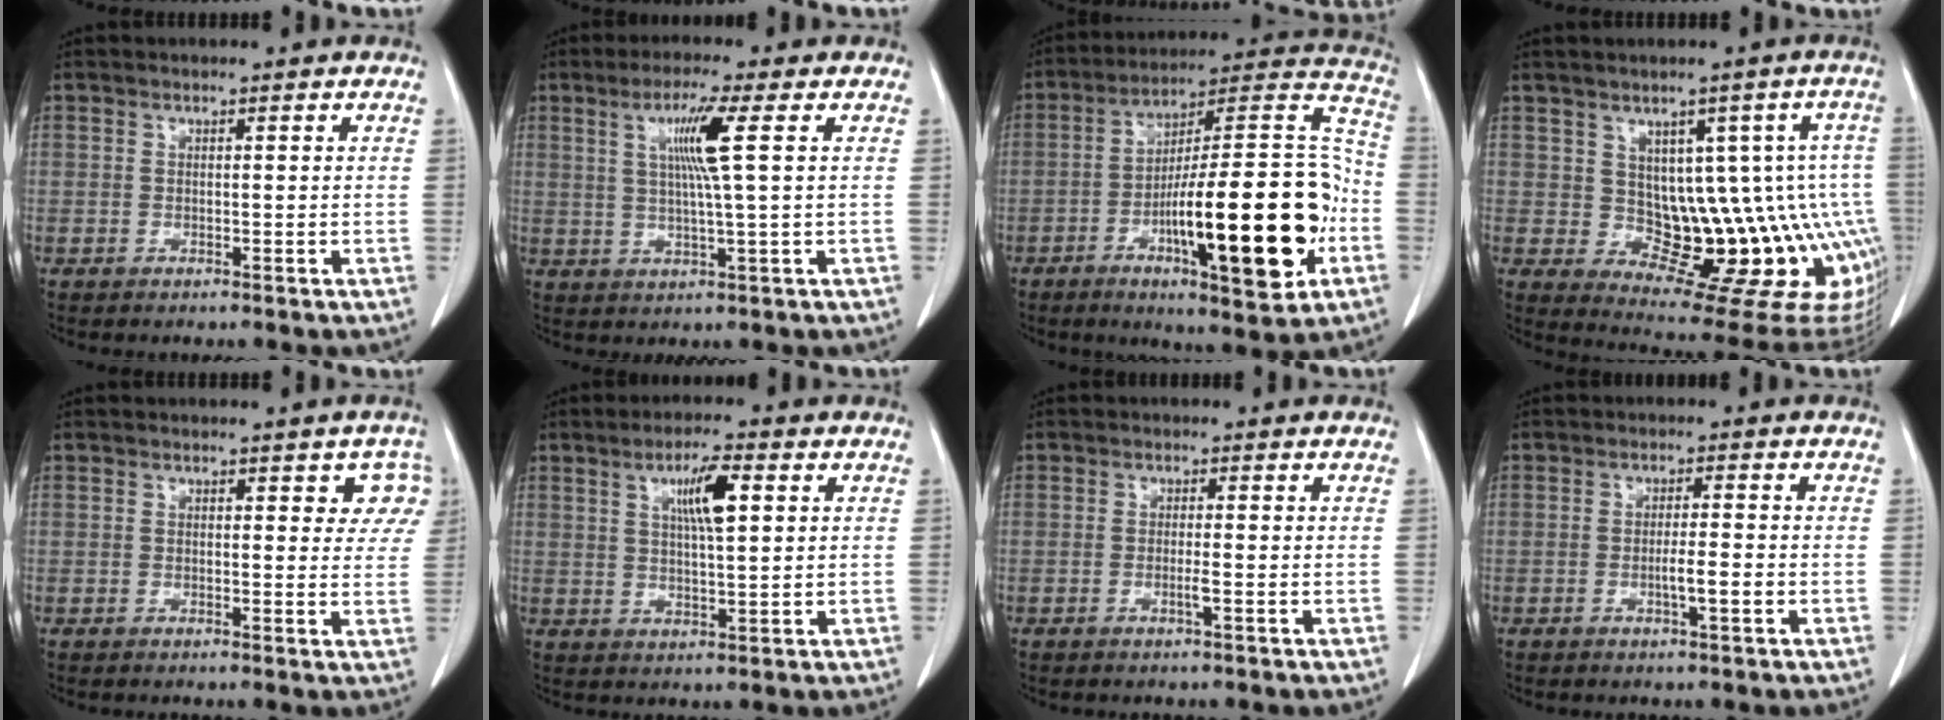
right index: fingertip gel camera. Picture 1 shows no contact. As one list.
[{"total": 6.8, "force": [1.9, -0.9, 6.5], "torque": [-0.122, 0.001, 0.038]}, {"total": 24.0, "force": [-7.2, 4.2, 22.5], "torque": [-0.313, 0.015, -0.099]}, {"total": 15.5, "force": [-1.4, 6.7, 13.9], "torque": [-0.125, 0.024, 0.006]}, {"total": 4.6, "force": [2.3, 2.3, 3.2], "torque": [-0.013, 0.002, 0.017]}, {"total": 6.6, "force": [2.3, 1.0, 6.1], "torque": [-0.107, 0.004, 0.039]}, {"total": 1.4, "force": [-0.5, -0.2, 1.3], "torque": [-0.027, -0.002, -0.007]}, {"total": 3.1, "force": [-0.9, 0.1, 2.9], "torque": [-0.050, -0.001, -0.013]}]